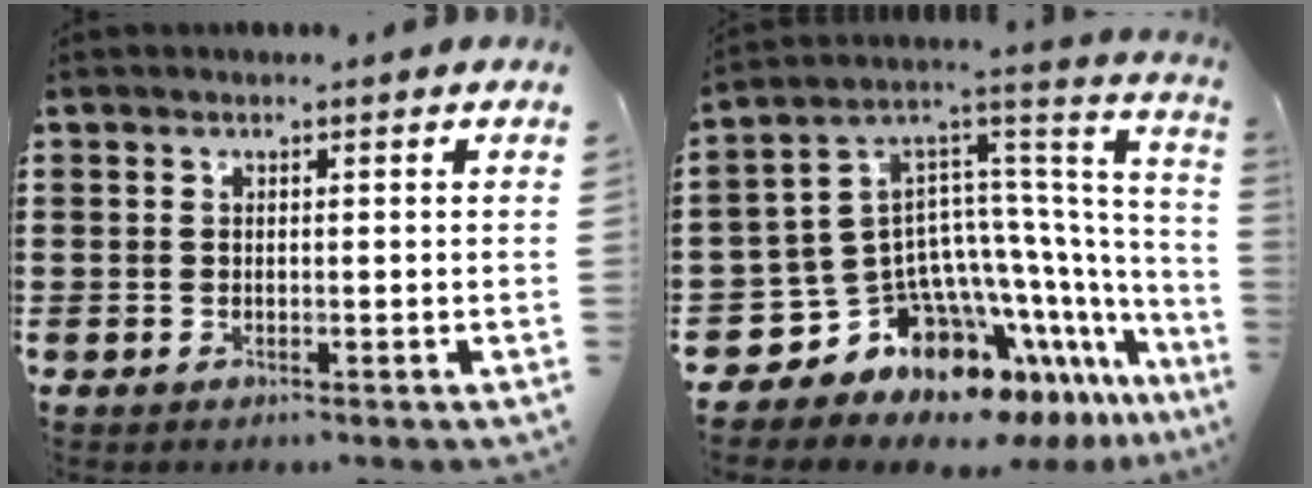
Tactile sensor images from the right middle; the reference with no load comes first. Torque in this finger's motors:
{"motor_torque": [2.14, 0.00, 0.65, 0.11]}